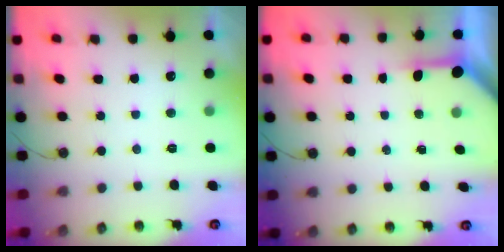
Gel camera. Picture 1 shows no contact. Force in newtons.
{"total": 3.5, "press": 3.4, "slide": 0.4}